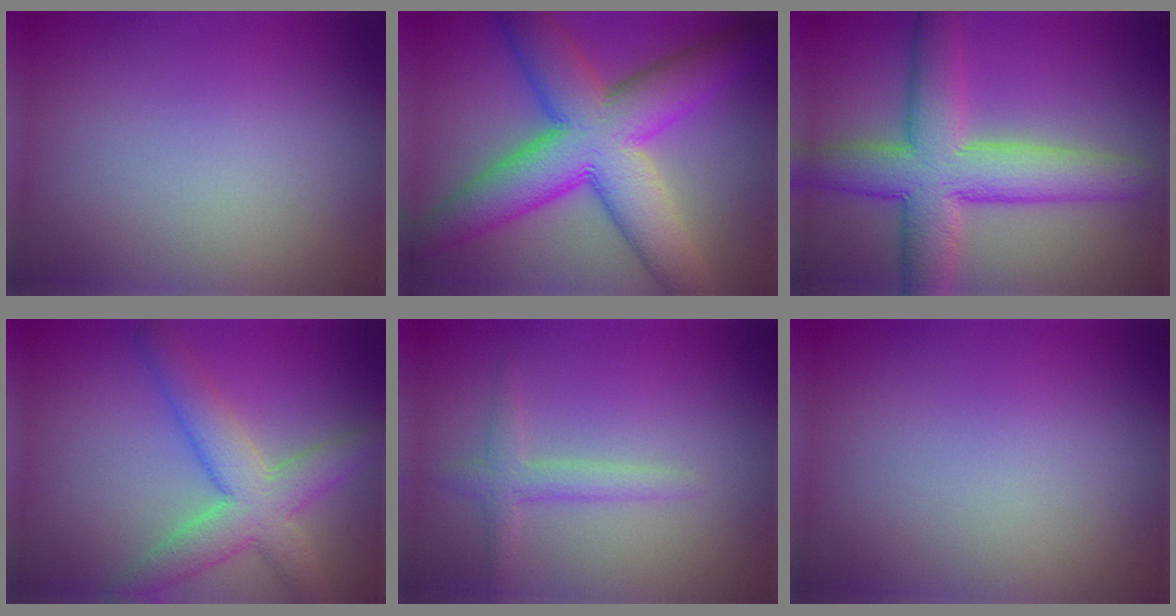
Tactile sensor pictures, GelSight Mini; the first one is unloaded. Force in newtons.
{"total": 12.7, "press": 12.7, "slide": 0.1}
{"total": 9.0, "press": 9.0, "slide": 0.2}
{"total": 5.9, "press": 5.9, "slide": 0.4}
{"total": 1.9, "press": 1.9, "slide": 0.0}
{"total": 0.0}